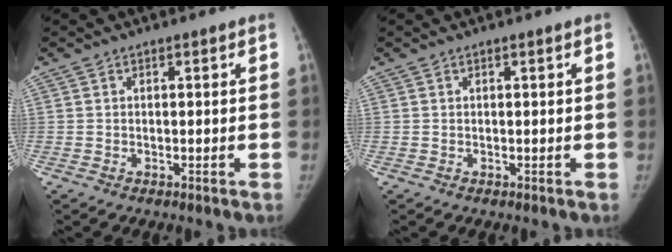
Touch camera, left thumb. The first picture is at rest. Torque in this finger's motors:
{"motor_torque": [0.09, 0.15, 0.39, -0.27, 0.03]}